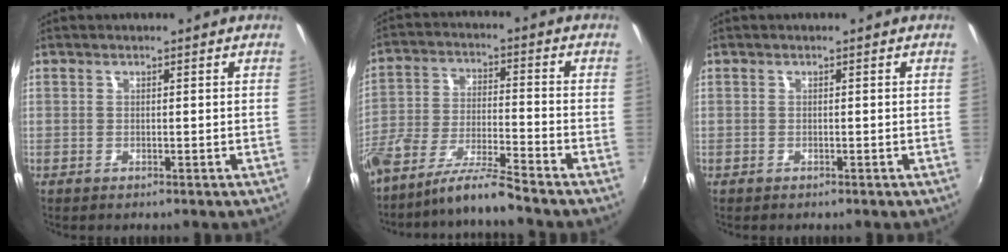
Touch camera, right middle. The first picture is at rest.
{"total": 8.7, "force": [-7.5, -0.7, 4.3], "torque": [-0.089, -0.003, -0.145]}
{"total": 0.0}